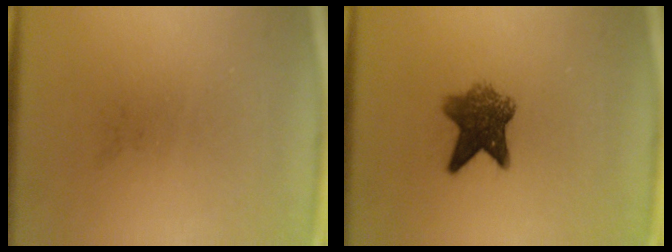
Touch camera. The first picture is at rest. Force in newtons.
{"total": 6.8}